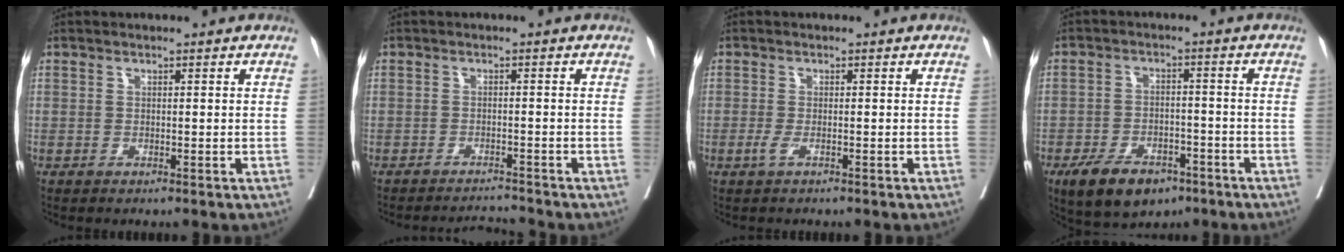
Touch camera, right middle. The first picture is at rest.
{"total": 2.9, "force": [-2.7, -0.9, -0.6], "torque": [0.010, -0.012, -0.041]}
{"total": 1.2, "force": [-0.6, 0.2, 1.0], "torque": [-0.025, -0.003, -0.011]}
{"total": 9.0, "force": [-5.7, 4.8, 5.1], "torque": [-0.086, -0.002, -0.086]}